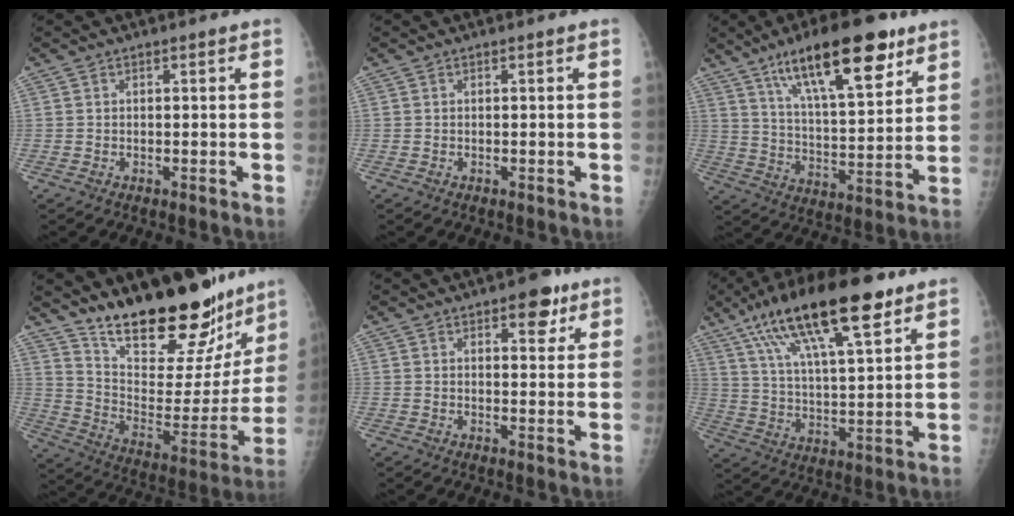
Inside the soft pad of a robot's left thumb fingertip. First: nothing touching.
{"total": 0.0}
{"total": 19.9, "force": [11.8, 6.3, 14.8], "torque": [-0.208, -0.045, 0.198]}
{"total": 27.9, "force": [22.4, 9.2, 14.0], "torque": [-0.181, -0.118, 0.334]}
{"total": 6.0, "force": [3.5, 2.9, 3.9], "torque": [-0.026, -0.014, 0.041]}
{"total": 22.0, "force": [12.9, 6.5, 16.6], "torque": [-0.271, -0.025, 0.224]}